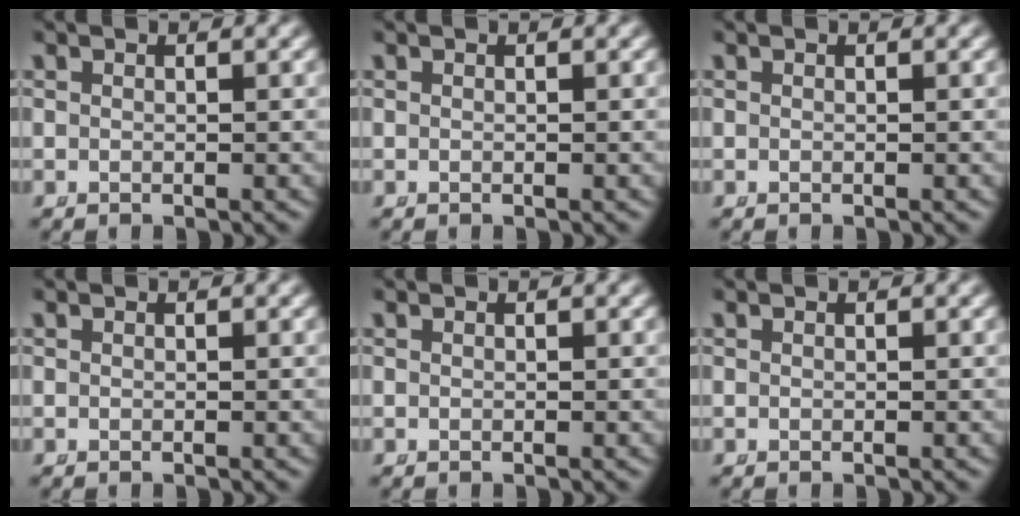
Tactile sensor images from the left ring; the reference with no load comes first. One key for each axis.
{"total": 0.0}
{"total": 0.0}
{"total": 0.0}
{"total": 0.0}
{"total": 0.0}